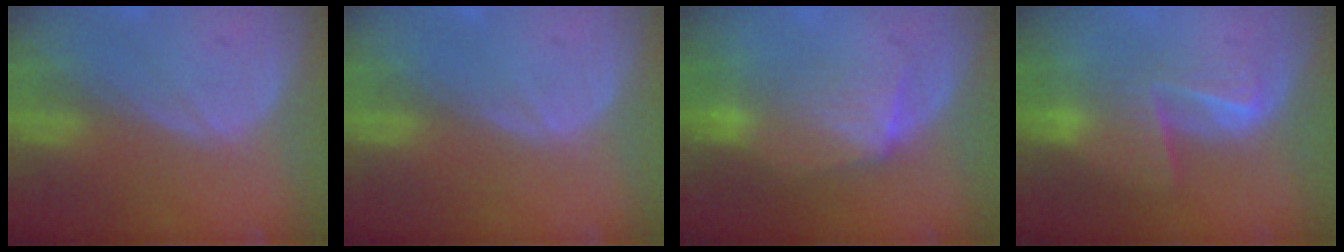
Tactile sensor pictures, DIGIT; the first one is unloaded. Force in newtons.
{"total": 0.6, "press": 0.4, "slide": 0.4}
{"total": 7.0, "press": 6.3, "slide": 3.0}
{"total": 6.7, "press": 5.5, "slide": 3.8}